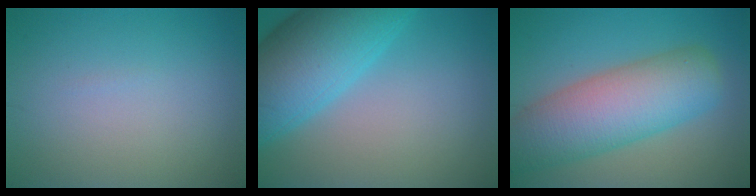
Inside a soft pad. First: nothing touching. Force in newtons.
{"total": 8.6, "press": 8.6, "slide": 0.3}
{"total": 9.3, "press": 9.3, "slide": 0.5}